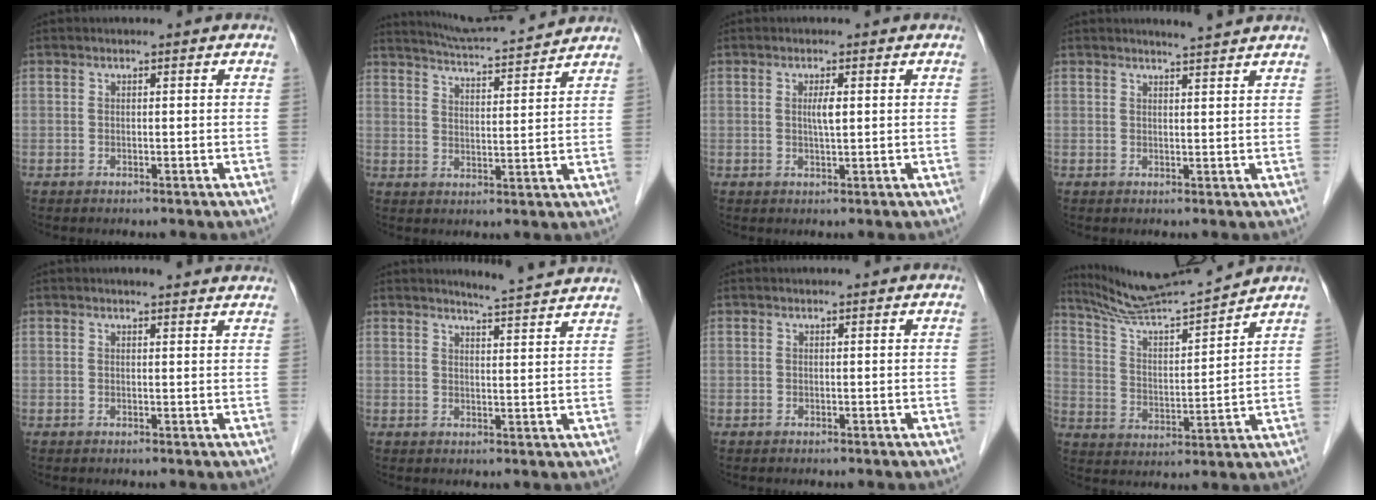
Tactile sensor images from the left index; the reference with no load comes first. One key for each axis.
{"total": 11.6, "fx": 11.2, "fy": -0.4, "fz": 3.3, "tx": -0.063, "ty": 0.014, "tz": 0.167}
{"total": 1.8, "fx": 0.4, "fy": 0.1, "fz": 1.7, "tx": -0.036, "ty": -0.001, "tz": 0.006}
{"total": 3.1, "fx": 2.9, "fy": -0.9, "fz": 0.9, "tx": -0.015, "ty": -0.004, "tz": 0.040}
{"total": 6.2, "fx": 5.7, "fy": 0.5, "fz": 2.3, "tx": -0.026, "ty": 0.012, "tz": 0.055}
{"total": 6.9, "fx": 6.6, "fy": -1.2, "fz": 1.6, "tx": -0.038, "ty": -0.004, "tz": 0.078}
{"total": 0.5, "fx": 0.5, "fy": 0.0, "fz": 0.2, "tx": -0.004, "ty": 0.007, "tz": 0.010}
{"total": 12.6, "fx": 12.1, "fy": -1.6, "fz": 3.3, "tx": -0.069, "ty": -0.005, "tz": 0.216}